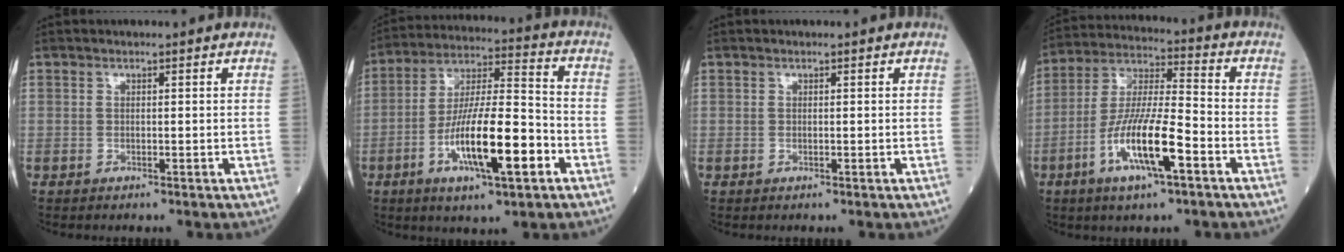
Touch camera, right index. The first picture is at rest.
{"total": 15.0, "force": [-5.4, 2.7, 13.7], "torque": [-0.253, -0.001, -0.091]}
{"total": 0.0}
{"total": 12.9, "force": [-5.4, 1.8, 11.6], "torque": [-0.227, -0.008, -0.102]}